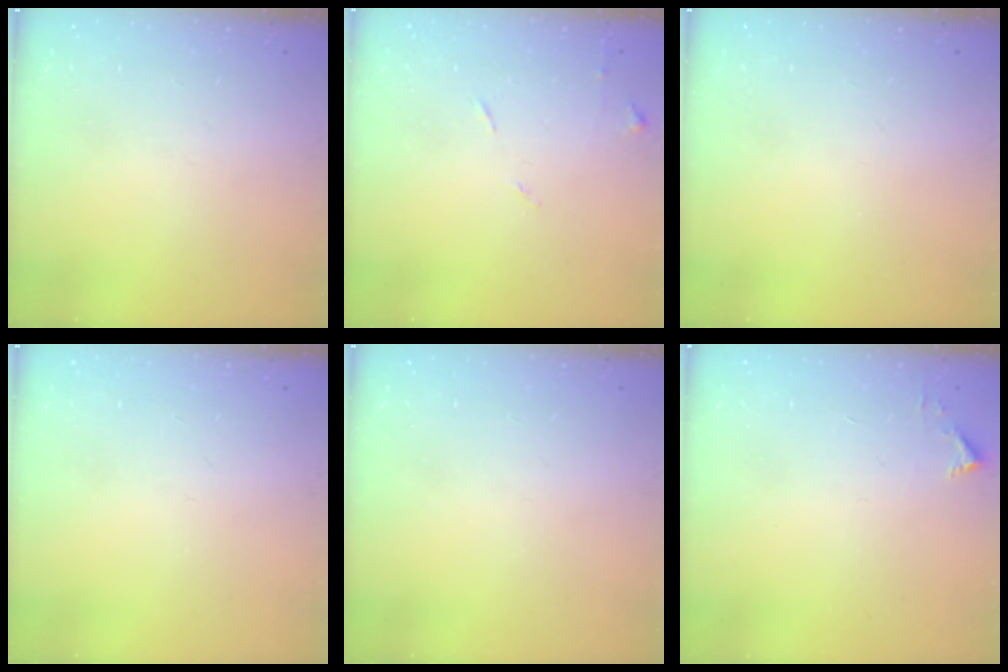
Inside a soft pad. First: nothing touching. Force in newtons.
{"total": 5.3, "press": 5.2, "slide": 0.7}
{"total": 0.0}
{"total": 0.0}
{"total": 0.0}
{"total": 2.3, "press": 2.3, "slide": 0.2}